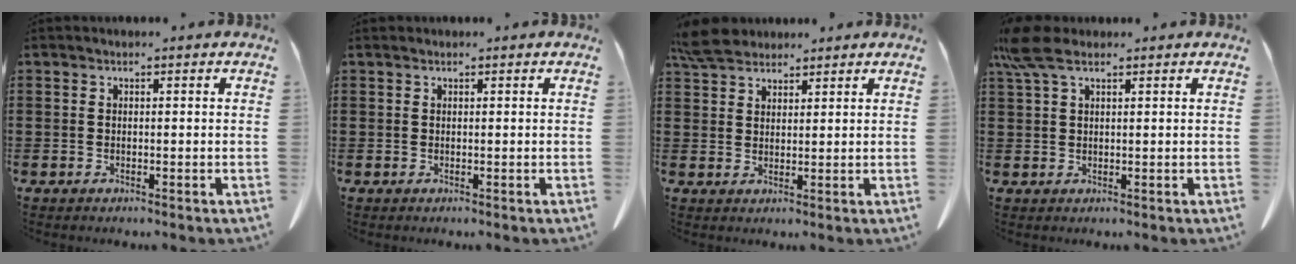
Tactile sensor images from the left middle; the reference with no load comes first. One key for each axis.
{"total": 0.0}
{"total": 5.0, "fx": 4.4, "fy": 1.6, "fz": 1.7, "tx": -0.047, "ty": -0.003, "tz": 0.087}
{"total": 5.1, "fx": 2.8, "fy": 1.8, "fz": 3.9, "tx": -0.099, "ty": -0.001, "tz": 0.049}